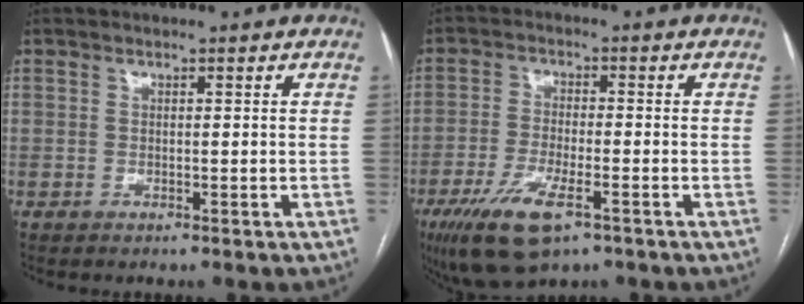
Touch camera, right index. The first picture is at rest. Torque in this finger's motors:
{"motor_torque": [1.31, -0.83, 0.67, 0.16]}